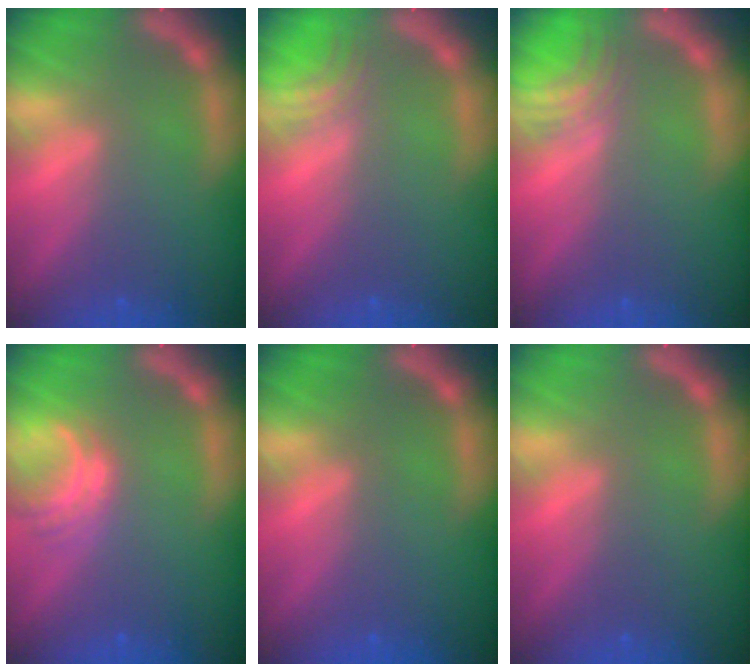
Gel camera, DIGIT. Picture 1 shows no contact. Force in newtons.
{"total": 2.5}
{"total": 3.4}
{"total": 3.0}
{"total": 0.0}
{"total": 0.0}